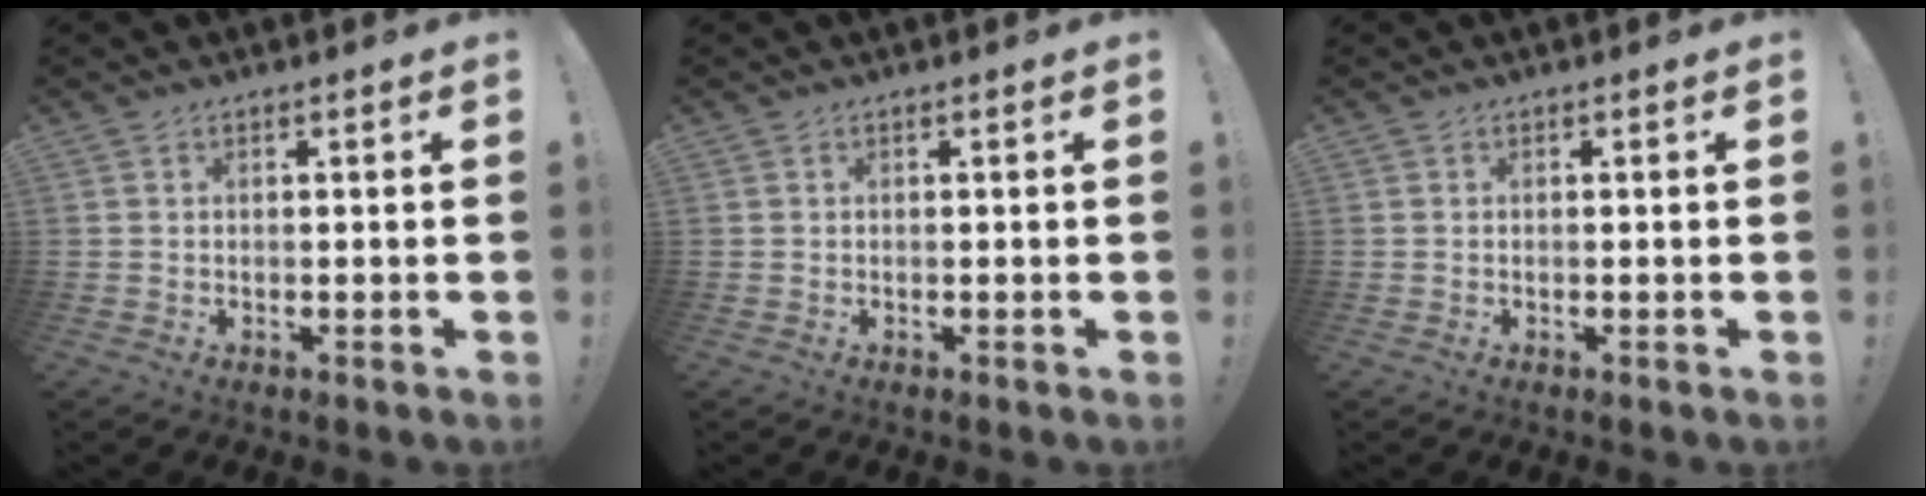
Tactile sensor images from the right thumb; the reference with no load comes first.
{"total": 0.0}
{"total": 0.0}